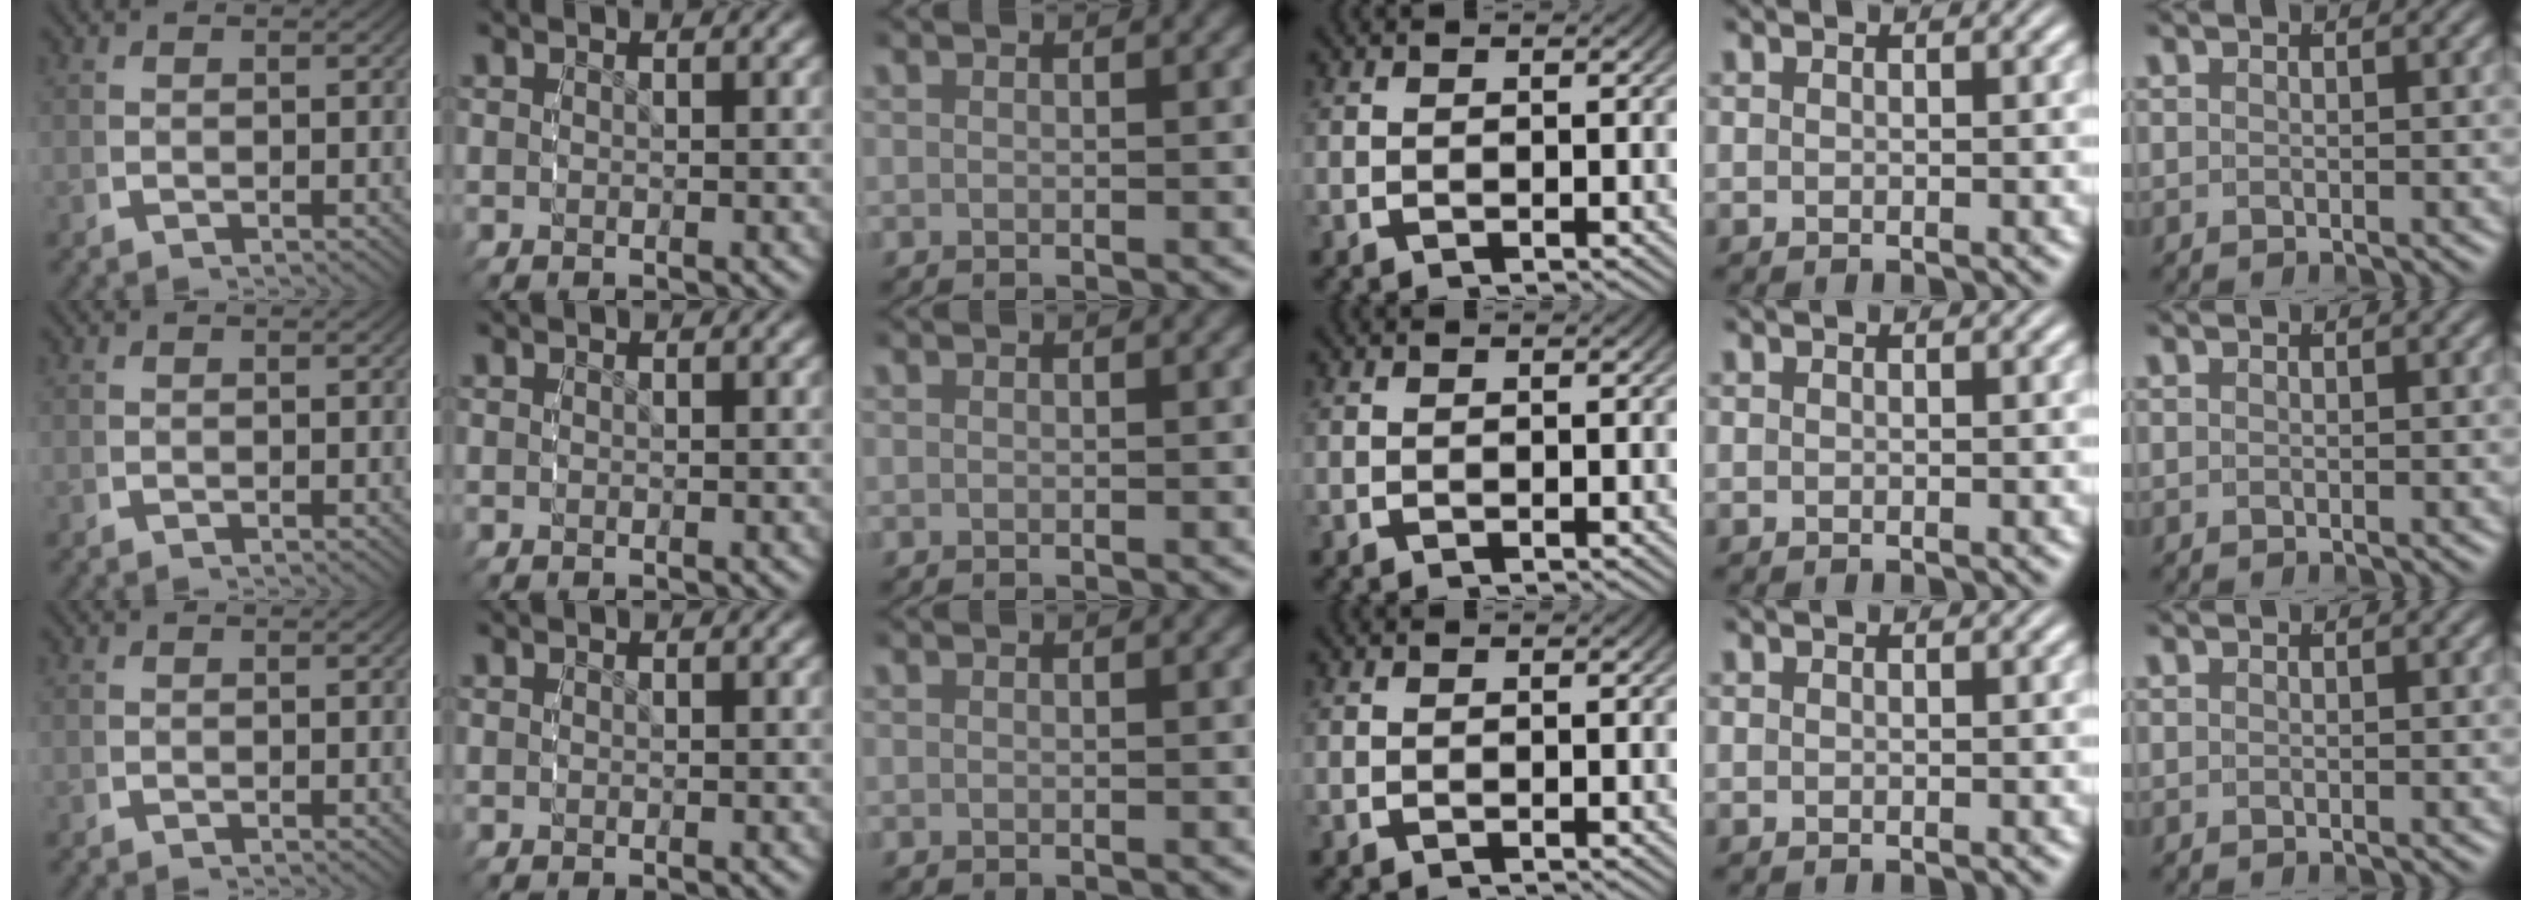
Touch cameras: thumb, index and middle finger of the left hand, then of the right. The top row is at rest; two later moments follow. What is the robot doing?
{"motion": "reach", "object": "backpack"}